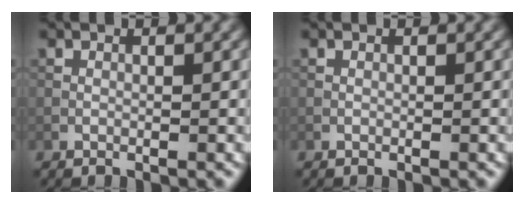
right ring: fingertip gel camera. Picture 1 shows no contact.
{"total": 0.0}